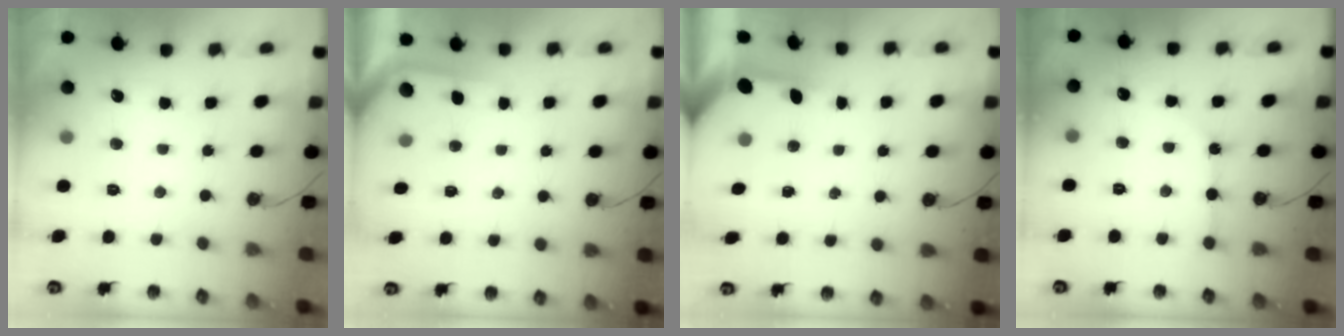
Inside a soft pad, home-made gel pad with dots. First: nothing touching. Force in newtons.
{"total": 1.7, "press": 1.7, "slide": 0.3}
{"total": 3.4, "press": 3.3, "slide": 0.4}
{"total": 2.0, "press": 2.0, "slide": 0.1}